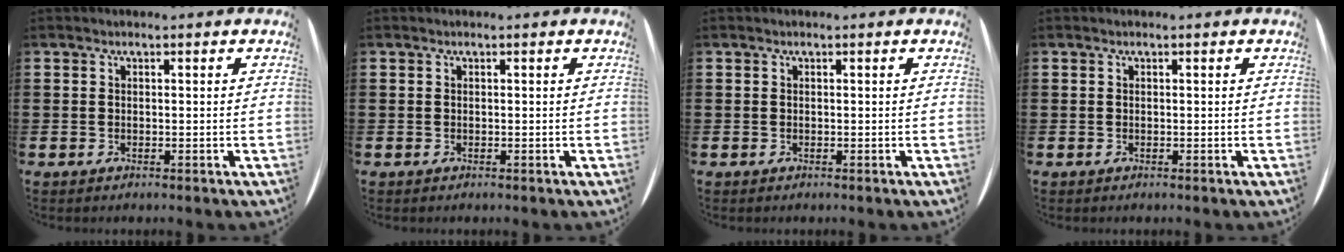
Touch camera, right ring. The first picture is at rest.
{"total": 0.0}
{"total": 0.0}
{"total": 0.0}